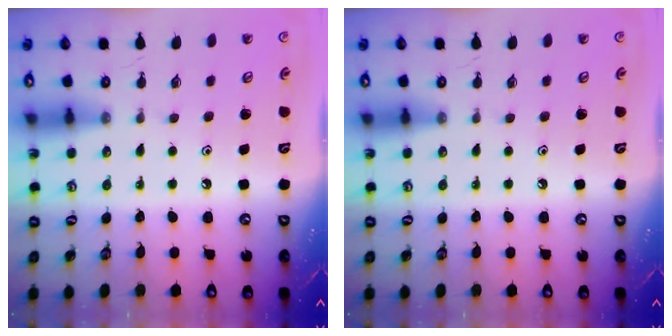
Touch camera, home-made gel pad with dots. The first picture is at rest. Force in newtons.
{"total": 0.0}